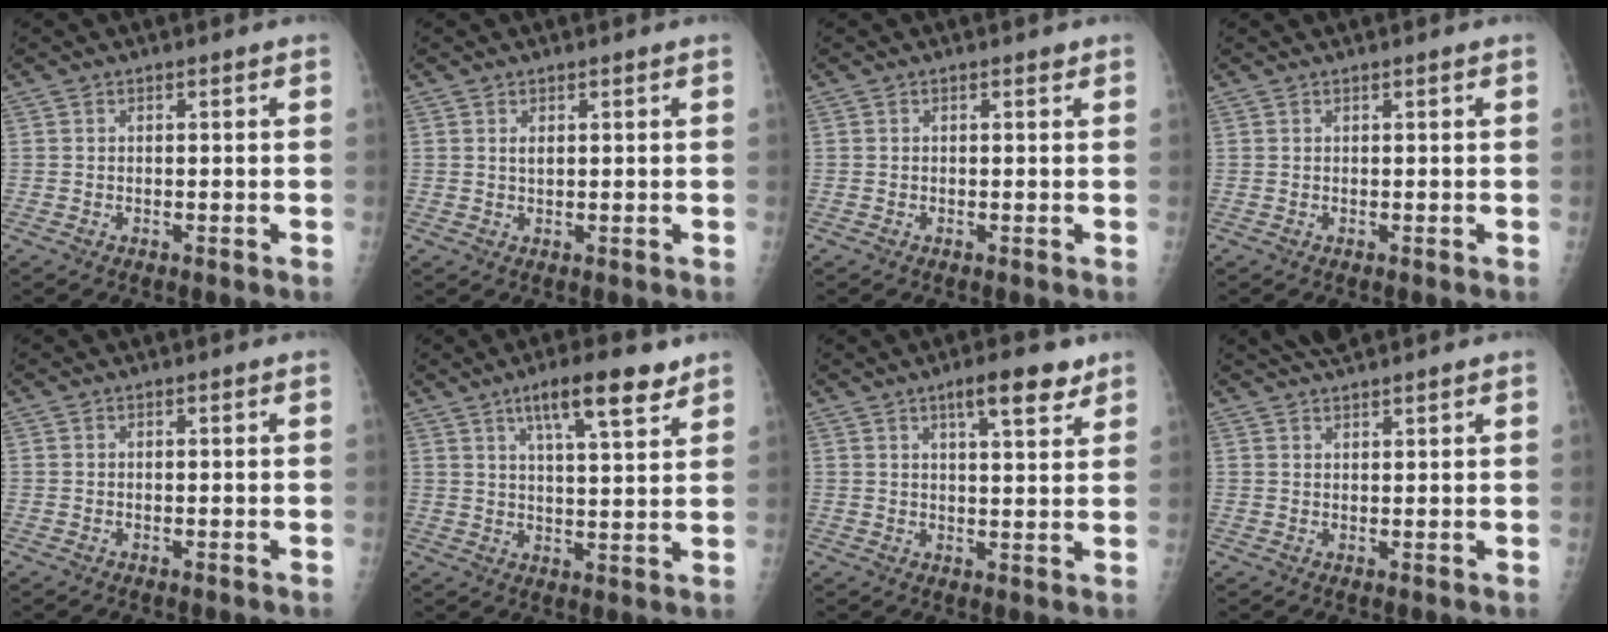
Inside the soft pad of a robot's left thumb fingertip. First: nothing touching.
{"total": 1.2, "force": [0.7, 0.5, 0.9], "torque": [-0.012, -0.004, 0.013]}
{"total": 0.7, "force": [0.5, 0.3, 0.4], "torque": [-0.007, -0.002, 0.007]}
{"total": 0.7, "force": [0.6, 0.0, 0.4], "torque": [-0.004, -0.001, 0.011]}
{"total": 0.0}
{"total": 10.9, "force": [6.8, 2.5, 8.1], "torque": [-0.114, -0.030, 0.107]}
{"total": 7.9, "force": [5.0, 2.1, 5.7], "torque": [-0.071, -0.024, 0.073]}
{"total": 4.3, "force": [3.9, 0.6, 1.8], "torque": [-0.022, 0.008, 0.068]}